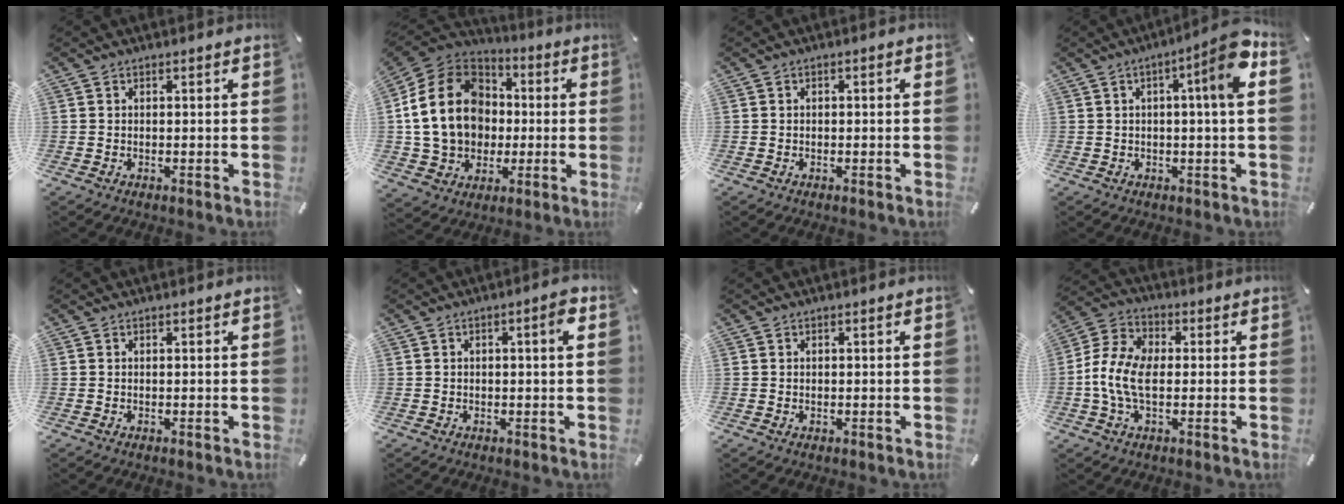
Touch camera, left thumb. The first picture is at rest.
{"total": 20.7, "force": [-0.1, 17.3, 11.3], "torque": [-0.232, 0.017, 0.002]}
{"total": 0.9, "force": [-0.3, 0.5, 0.6], "torque": [-0.012, 0.003, -0.006]}
{"total": 9.5, "force": [2.5, 0.7, 9.1], "torque": [-0.132, -0.010, 0.029]}
{"total": 0.0}
{"total": 2.9, "force": [0.5, 0.8, 2.8], "torque": [-0.036, 0.002, 0.002]}
{"total": 0.5, "force": [0.0, 0.5, 0.2], "torque": [-0.004, 0.003, -0.001]}
{"total": 10.2, "force": [-1.7, 6.4, 7.7], "torque": [-0.177, 0.004, -0.032]}